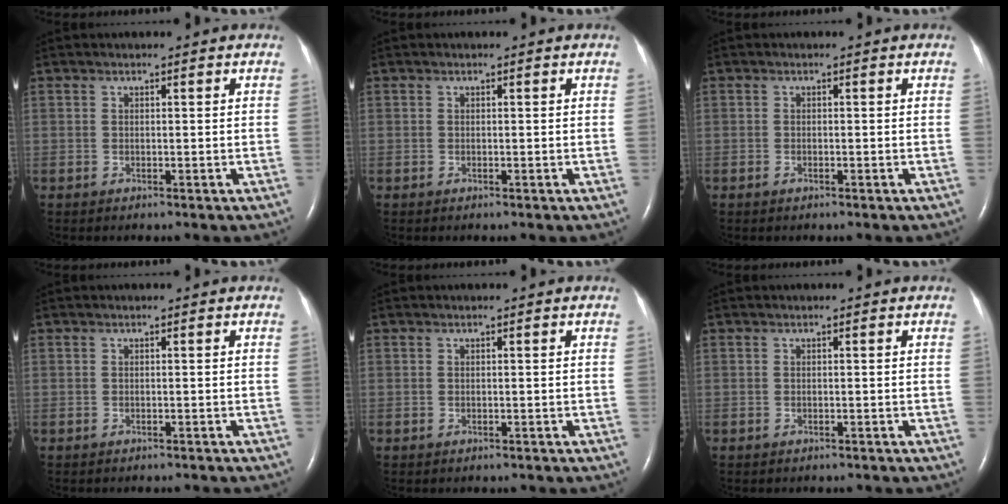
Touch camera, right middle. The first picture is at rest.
{"total": 0.0}
{"total": 0.6, "force": [-0.4, 0.2, 0.4], "torque": [-0.011, -0.001, -0.005]}
{"total": 3.2, "force": [-3.0, 0.5, 0.9], "torque": [-0.016, -0.005, -0.035]}
{"total": 1.4, "force": [-1.3, 0.4, 0.5], "torque": [-0.015, -0.004, -0.013]}
{"total": 2.5, "force": [-2.2, 0.7, 0.7], "torque": [-0.017, -0.004, -0.024]}